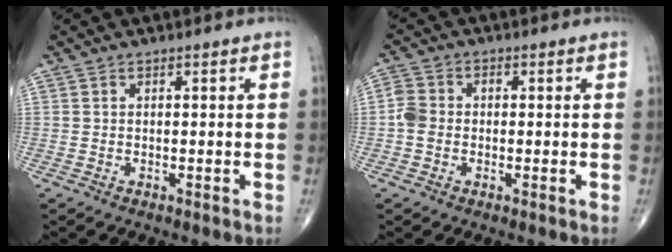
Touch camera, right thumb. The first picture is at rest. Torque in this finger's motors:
{"motor_torque": [0.63, 0.76, 0.66, -0.01, 0.01]}